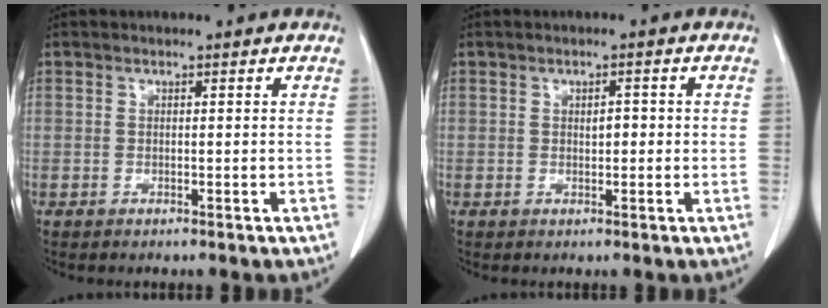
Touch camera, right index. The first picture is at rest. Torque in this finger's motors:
{"motor_torque": [-0.02, -0.01, 0.00, 0.00]}